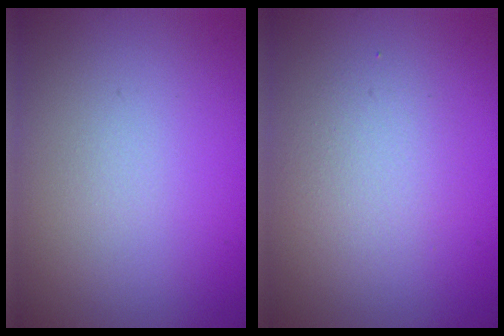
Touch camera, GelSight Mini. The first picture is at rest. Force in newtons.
{"total": 2.2, "press": 2.2, "slide": 0.2}